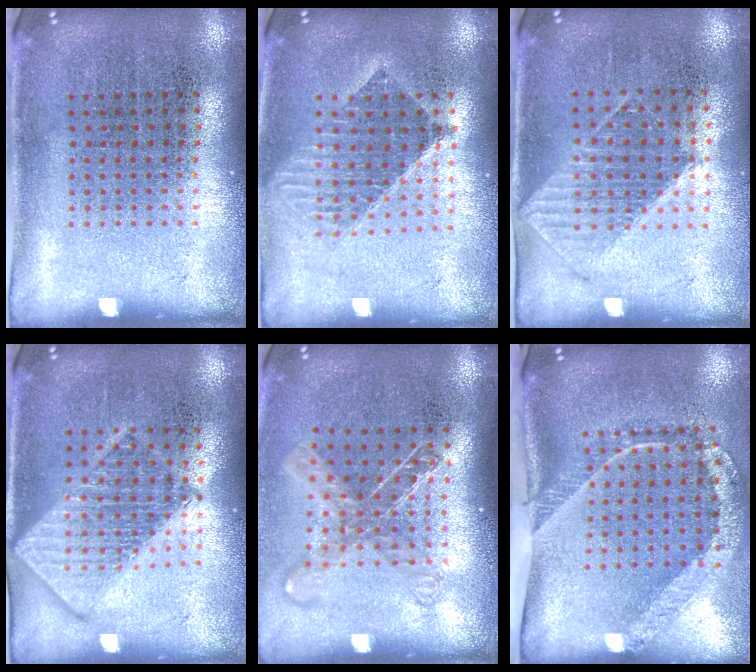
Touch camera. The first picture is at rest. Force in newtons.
{"total": 1.6, "press": 1.4, "slide": 0.9}
{"total": 1.1, "press": 1.0, "slide": 0.3}
{"total": 2.7, "press": 2.7, "slide": 0.3}
{"total": 1.5, "press": 1.2, "slide": 0.9}
{"total": 2.4, "press": 1.6, "slide": 1.8}